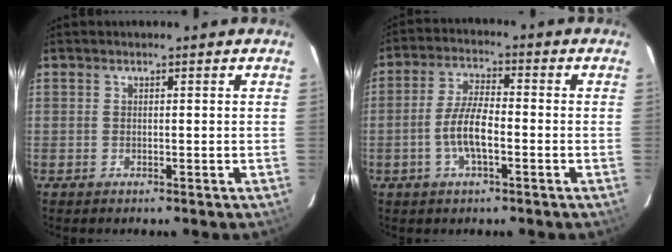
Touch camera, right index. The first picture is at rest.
{"total": 7.0, "force": [-2.2, 2.1, 6.3], "torque": [-0.128, 0.005, -0.043]}